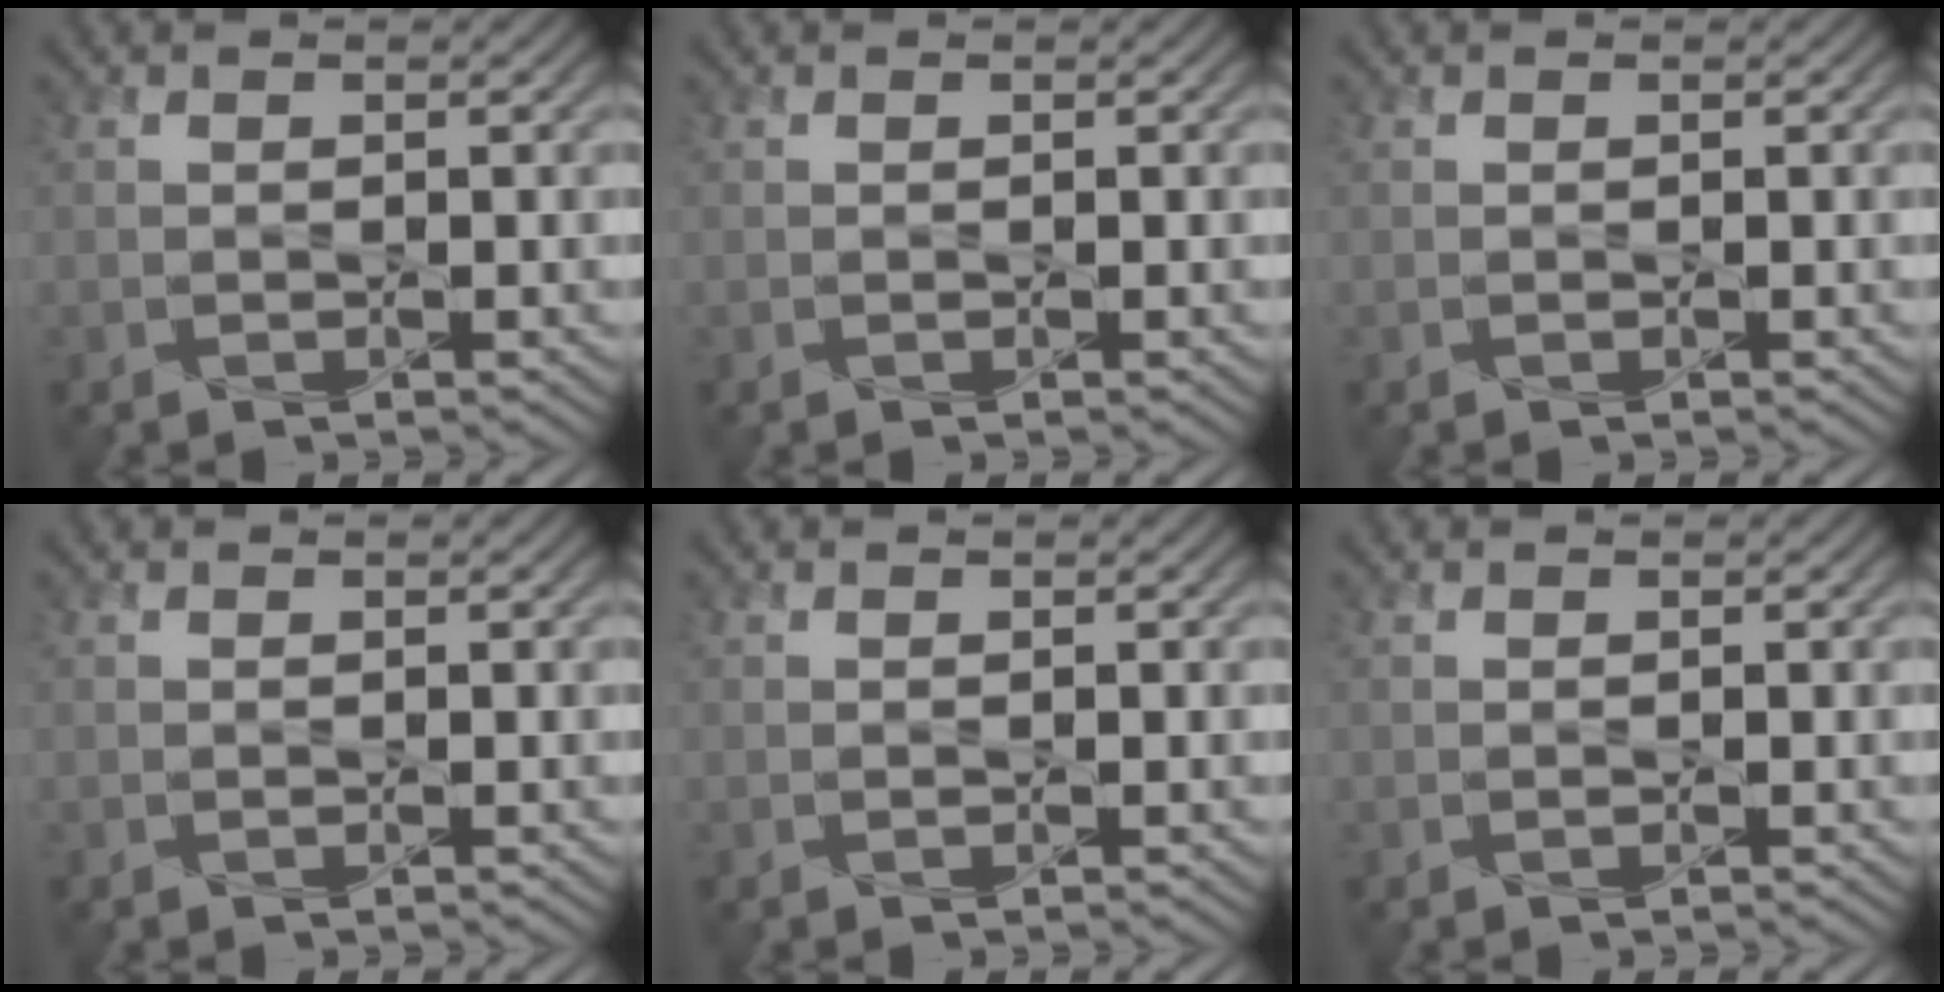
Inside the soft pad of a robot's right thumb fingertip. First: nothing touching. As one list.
[{"total": 0.0}, {"total": 0.0}, {"total": 0.0}, {"total": 0.0}, {"total": 0.0}]